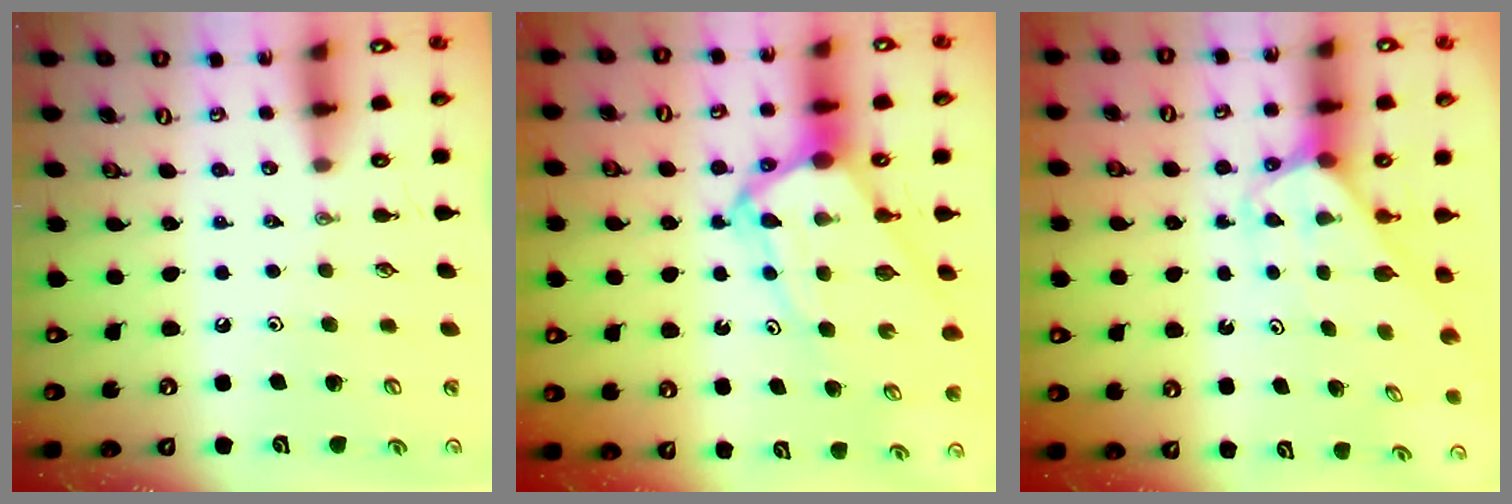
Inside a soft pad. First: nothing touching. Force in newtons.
{"total": 10.5, "press": 10.5, "slide": 1.0}
{"total": 2.8, "press": 2.8, "slide": 0.1}